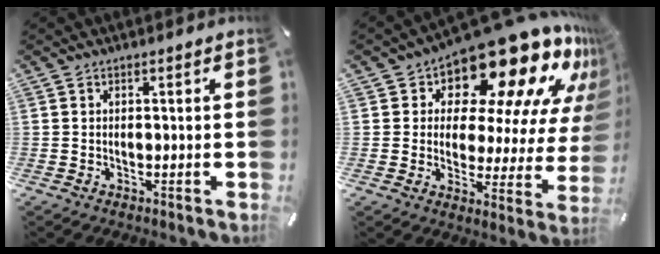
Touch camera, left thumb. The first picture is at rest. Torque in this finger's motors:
{"motor_torque": [2.50, 2.51, 1.63, -1.13, 0.12]}